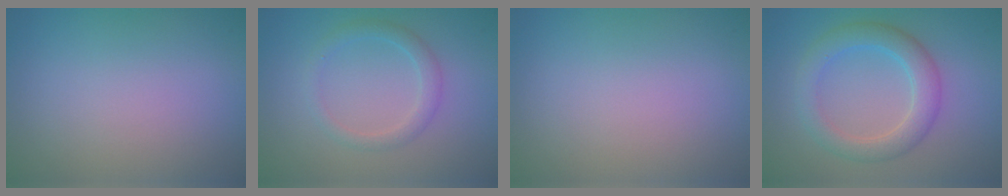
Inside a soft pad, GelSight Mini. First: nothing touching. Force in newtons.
{"total": 1.9, "press": 1.9, "slide": 0.1}
{"total": 0.0}
{"total": 3.9, "press": 3.9, "slide": 0.2}